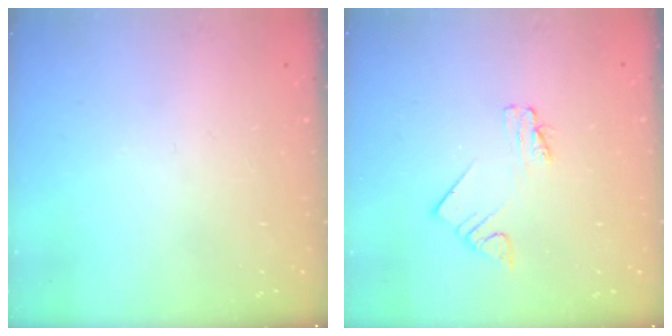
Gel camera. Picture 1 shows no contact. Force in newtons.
{"total": 2.1, "press": 2.1, "slide": 0.0}